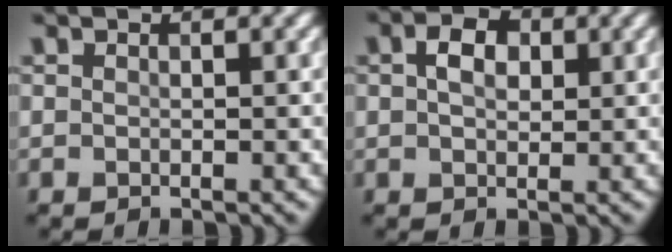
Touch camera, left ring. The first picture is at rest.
{"total": 3.1, "force": [0.8, 2.1, 2.1], "torque": [-0.043, 0.006, 0.011]}